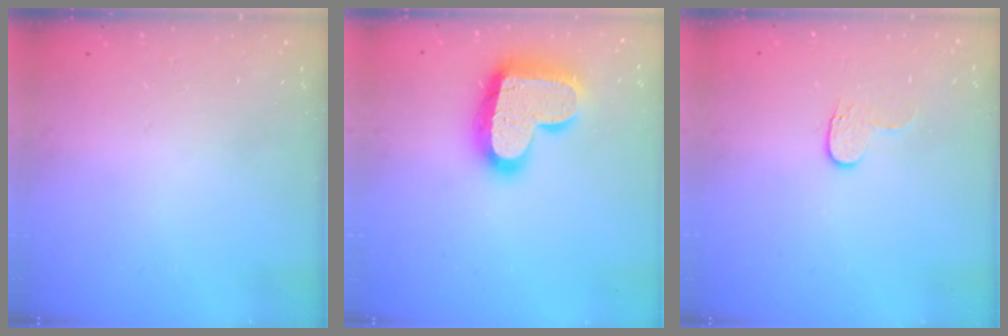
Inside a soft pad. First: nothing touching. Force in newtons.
{"total": 20.5, "press": 20.4, "slide": 1.5}
{"total": 4.0, "press": 4.0, "slide": 0.5}